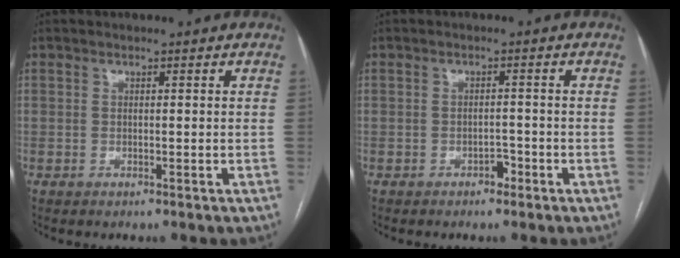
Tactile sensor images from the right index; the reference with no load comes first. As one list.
[{"total": 1.7, "force": [-1.2, 0.9, 0.9], "torque": [-0.012, 0.004, -0.017]}]